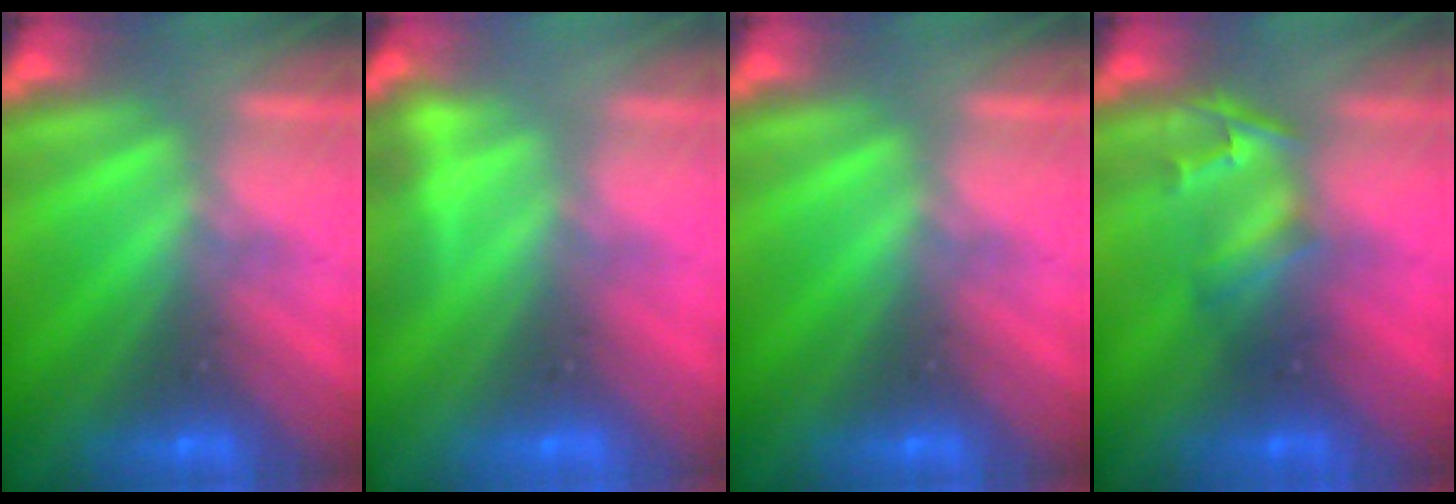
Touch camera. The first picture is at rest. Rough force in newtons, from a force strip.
{"total": 2.9}
{"total": 0.0}
{"total": 2.4}